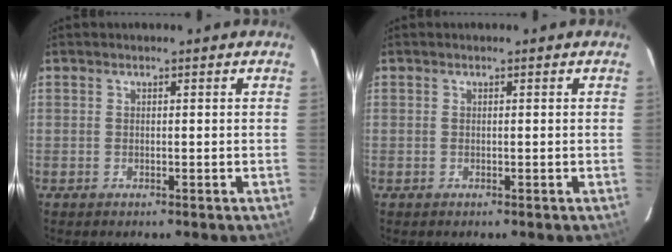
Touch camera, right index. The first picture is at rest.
{"total": 0.0}